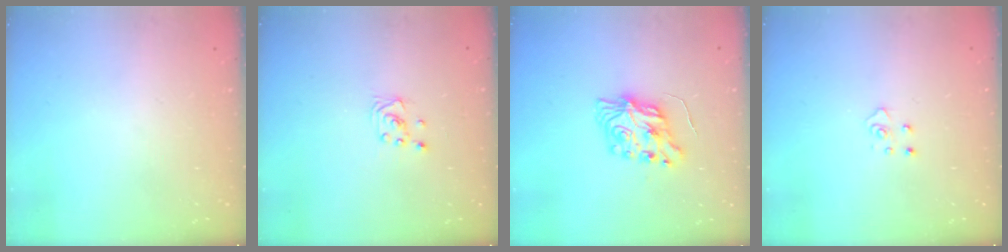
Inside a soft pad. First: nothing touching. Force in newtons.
{"total": 2.0, "press": 2.0, "slide": 0.1}
{"total": 7.9, "press": 7.9, "slide": 0.2}
{"total": 4.0, "press": 4.0, "slide": 0.4}